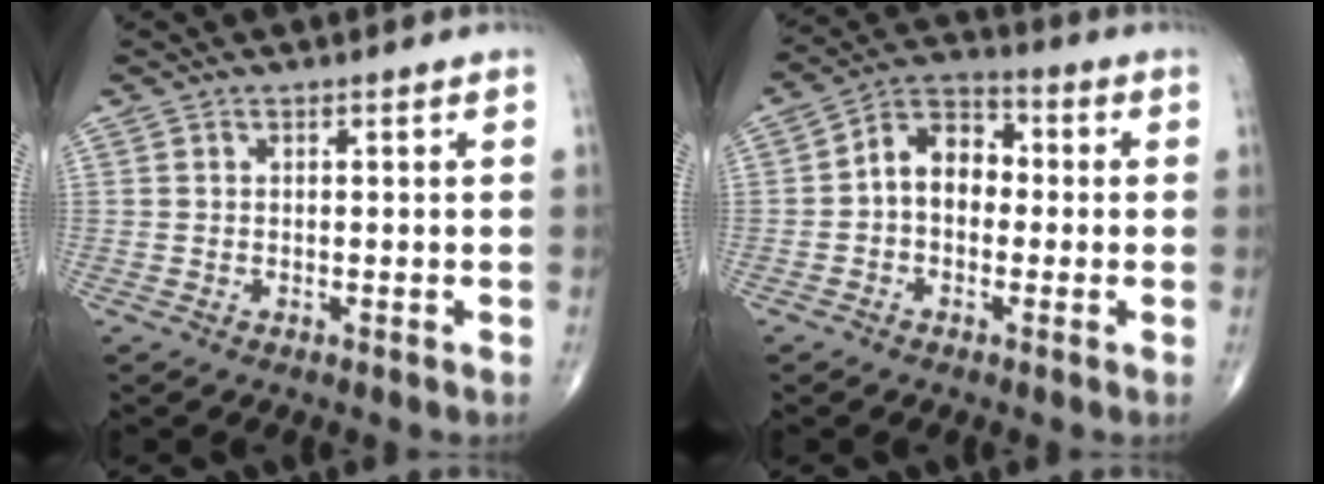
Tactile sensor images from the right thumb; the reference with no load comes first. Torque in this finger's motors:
{"motor_torque": [-0.51, 0.77, 0.13, -0.11, 0.17]}